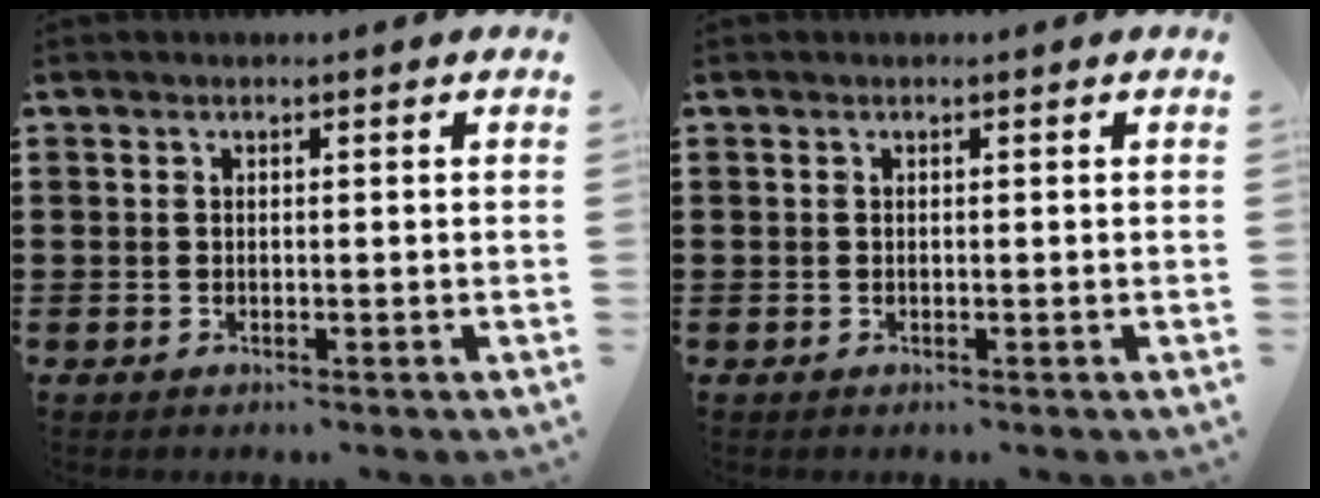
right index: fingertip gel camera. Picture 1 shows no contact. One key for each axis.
{"total": 0.0}